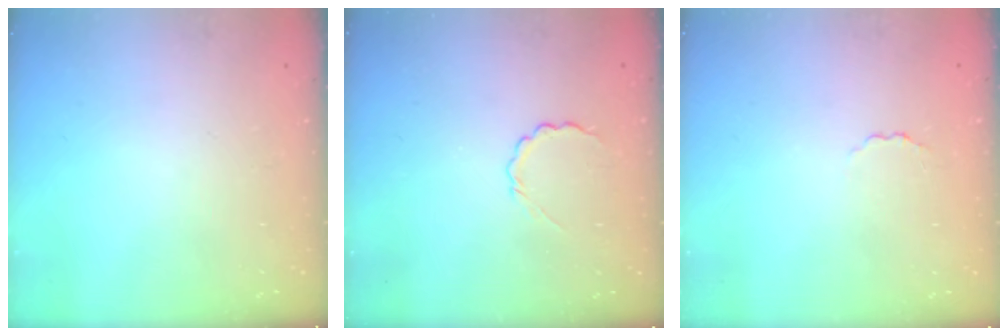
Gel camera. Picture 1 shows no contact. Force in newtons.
{"total": 3.8, "press": 3.6, "slide": 1.1}
{"total": 2.0, "press": 1.9, "slide": 0.6}